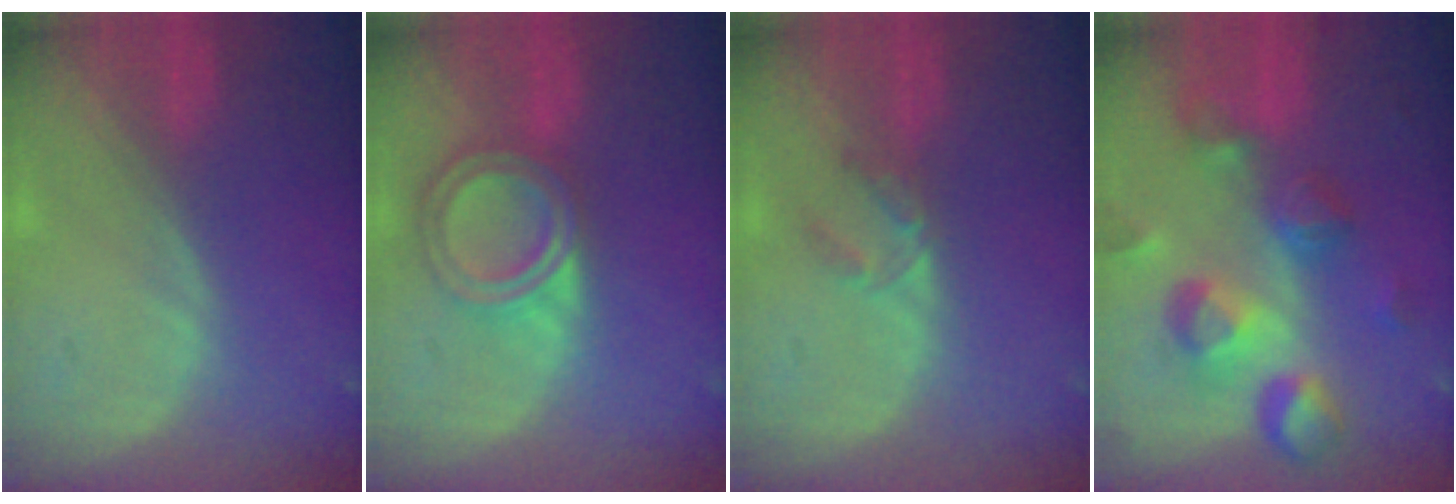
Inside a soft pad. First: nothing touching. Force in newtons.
{"total": 6.8, "press": 6.1, "slide": 3.1}
{"total": 2.7, "press": 2.5, "slide": 1.0}
{"total": 10.5, "press": 9.4, "slide": 4.7}